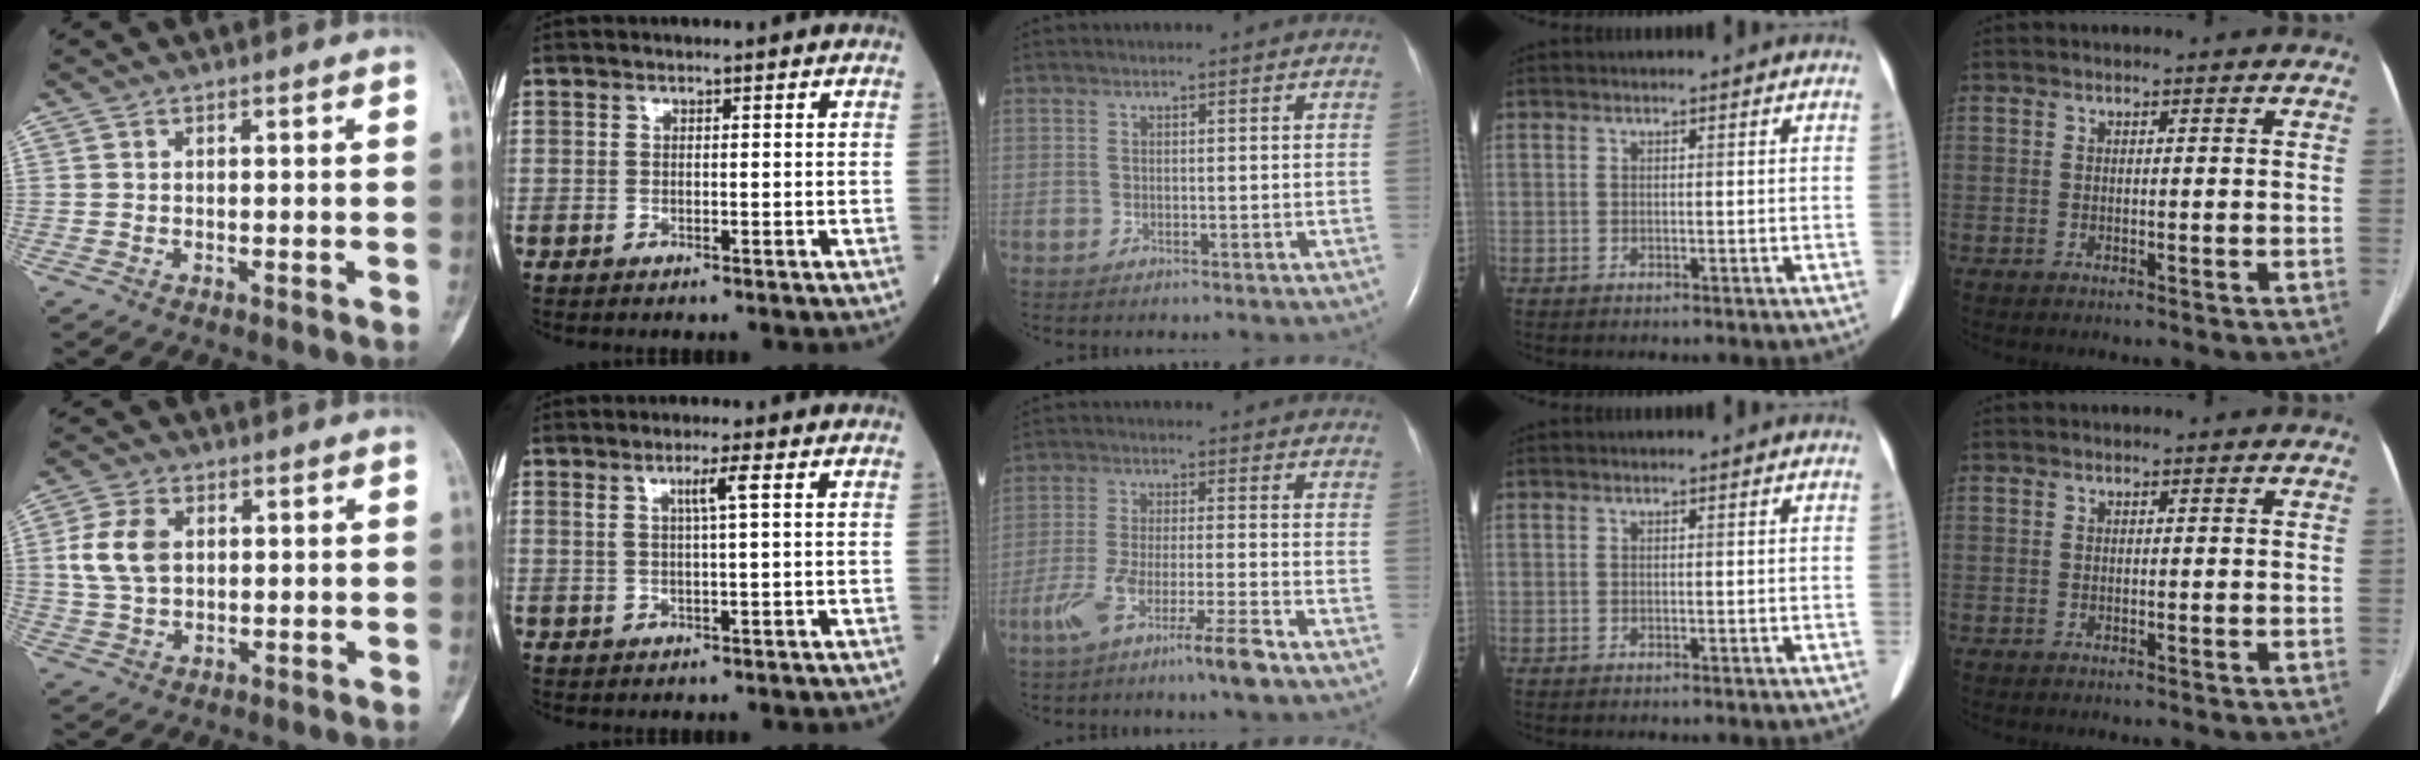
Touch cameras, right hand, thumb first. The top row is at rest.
{"thumb": {"total": 7.8, "force": [1.5, 5.2, 5.6], "torque": [-0.112, 0.002, 0.032]}, "index": {"total": 3.1, "force": [1.1, -0.4, 2.8], "torque": [-0.053, -0.001, 0.020]}, "middle": {"total": 8.2, "force": [-5.4, -0.4, 6.1], "torque": [-0.119, -0.015, -0.101]}}